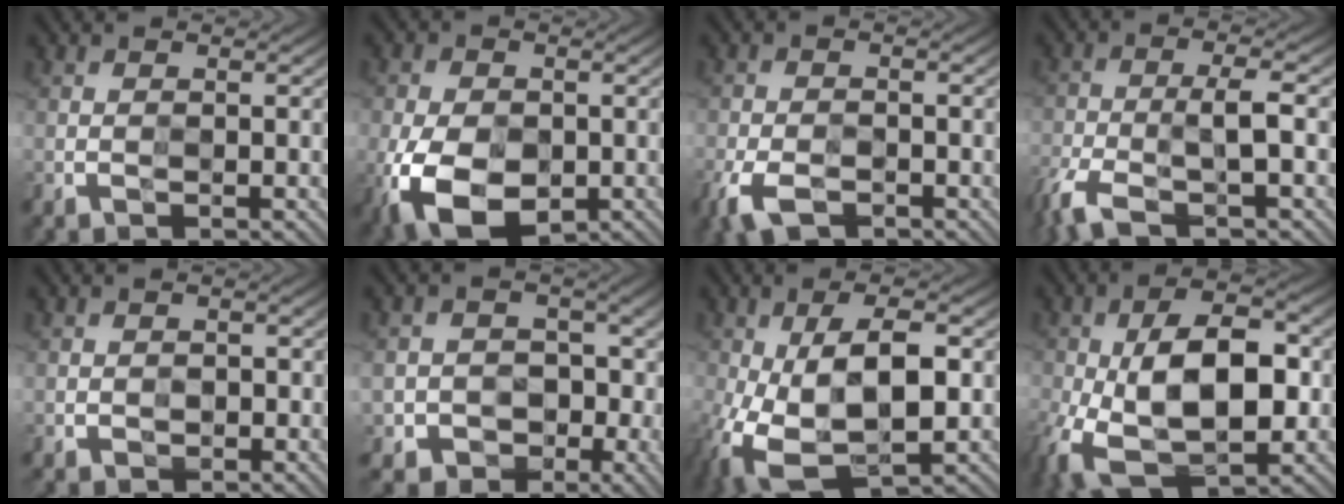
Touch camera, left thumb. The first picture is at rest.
{"total": 11.6, "force": [-4.0, 7.0, 8.4], "torque": [-0.189, -0.029, -0.070]}
{"total": 5.5, "force": [-3.3, 2.7, 3.5], "torque": [-0.077, -0.009, -0.067]}
{"total": 6.9, "force": [-3.8, 1.4, 5.6], "torque": [-0.116, 0.000, -0.088]}
{"total": 1.2, "force": [-0.2, 1.1, 0.5], "torque": [-0.009, -0.009, -0.004]}
{"total": 7.8, "force": [-2.4, 7.0, 2.5], "torque": [-0.033, -0.014, -0.054]}
{"total": 13.4, "force": [-2.8, 6.8, 11.1], "torque": [-0.234, -0.026, -0.043]}
{"total": 14.9, "force": [-3.1, 8.2, 12.0], "torque": [-0.238, -0.022, -0.051]}